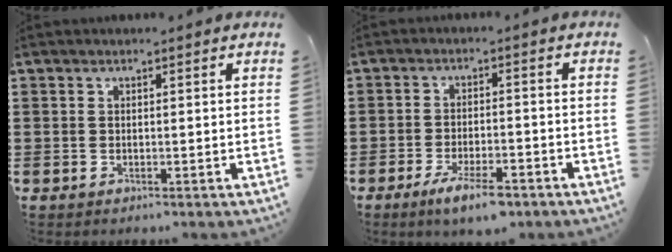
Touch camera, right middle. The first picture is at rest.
{"total": 5.4, "force": [-3.8, 1.4, 3.5], "torque": [-0.068, 0.001, -0.069]}